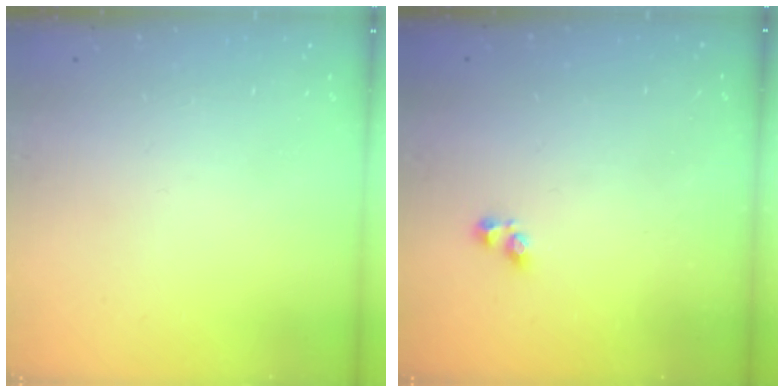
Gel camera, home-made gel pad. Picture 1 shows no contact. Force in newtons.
{"total": 1.6, "press": 1.5, "slide": 0.3}